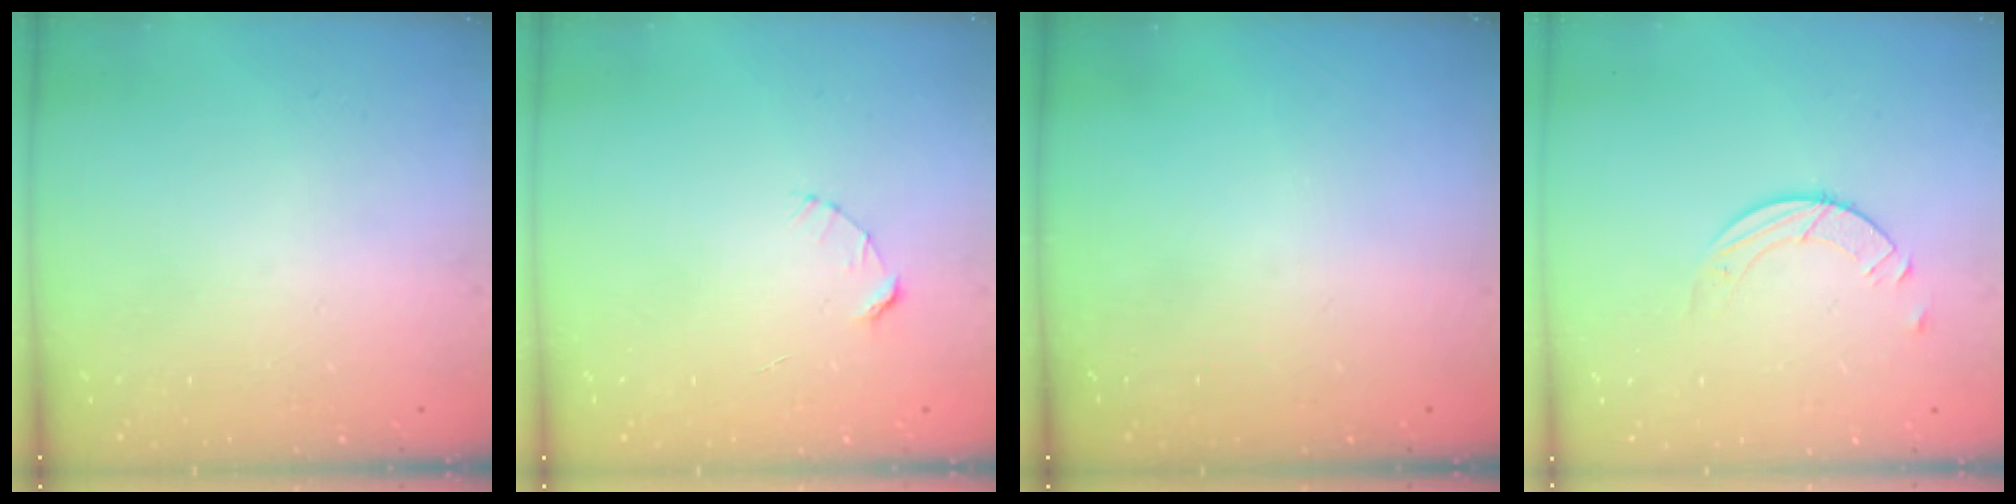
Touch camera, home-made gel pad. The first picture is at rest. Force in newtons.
{"total": 2.7, "press": 2.7, "slide": 0.3}
{"total": 0.0}
{"total": 3.7, "press": 3.7, "slide": 0.4}